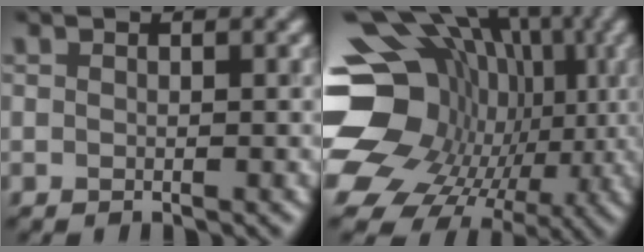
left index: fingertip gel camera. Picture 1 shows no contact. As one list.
[{"total": 19.5, "force": [-0.4, 16.2, 10.8], "torque": [-0.177, 0.011, -0.015]}]